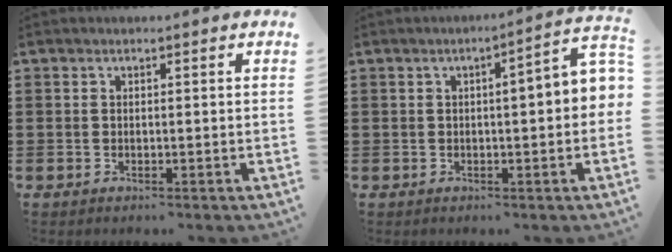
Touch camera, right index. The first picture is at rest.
{"total": 3.2, "force": [-0.3, 0.3, 3.2], "torque": [-0.049, -0.003, -0.011]}